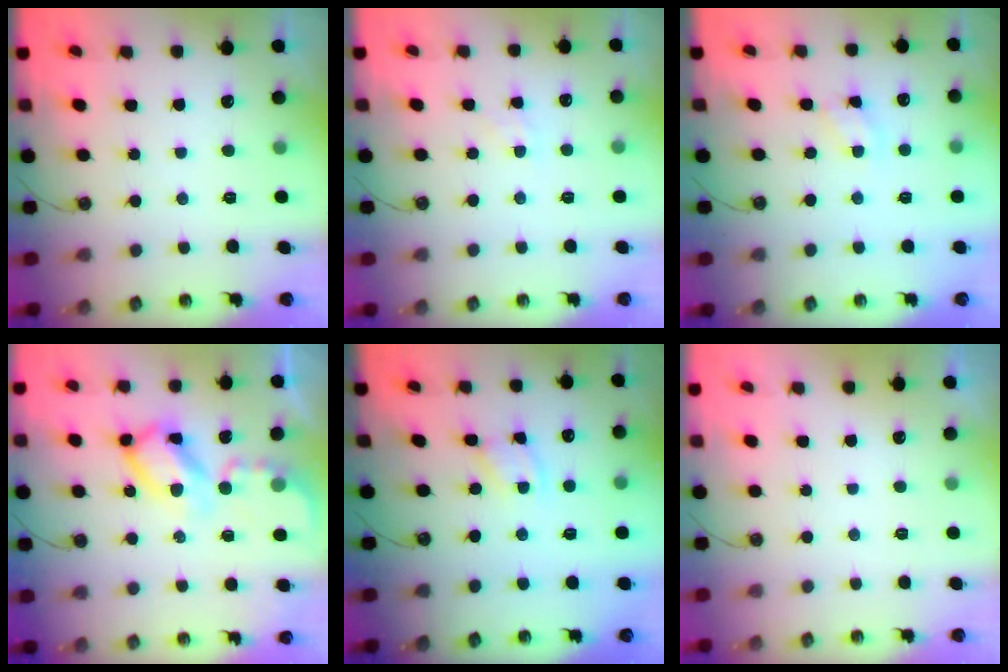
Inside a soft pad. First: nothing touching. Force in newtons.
{"total": 3.0, "press": 3.0, "slide": 0.4}
{"total": 3.4, "press": 3.3, "slide": 0.4}
{"total": 13.1, "press": 13.1, "slide": 1.4}
{"total": 2.5, "press": 2.5, "slide": 0.1}
{"total": 0.0}